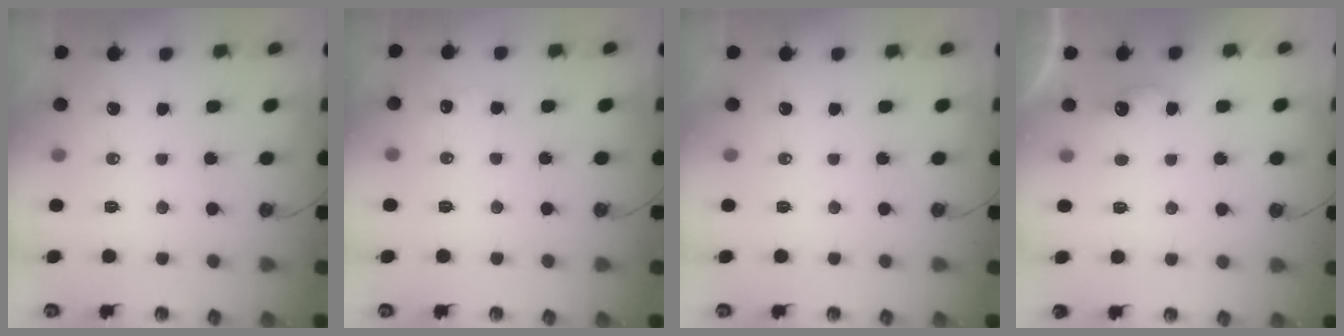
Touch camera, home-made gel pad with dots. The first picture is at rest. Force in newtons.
{"total": 7.6, "press": 7.5, "slide": 1.1}
{"total": 0.0}
{"total": 5.9, "press": 5.8, "slide": 0.8}